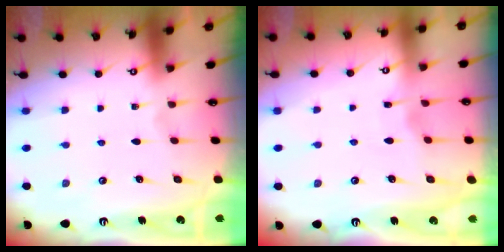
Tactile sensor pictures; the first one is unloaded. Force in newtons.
{"total": 2.8, "press": 2.8, "slide": 0.4}